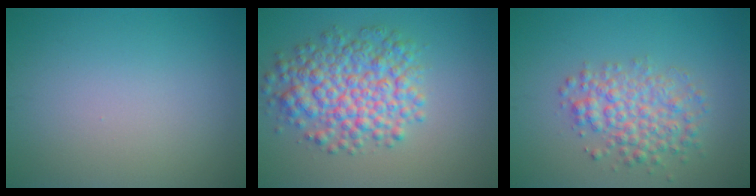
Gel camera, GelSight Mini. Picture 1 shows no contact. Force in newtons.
{"total": 6.8, "press": 6.8, "slide": 0.2}
{"total": 4.3, "press": 4.3, "slide": 0.1}